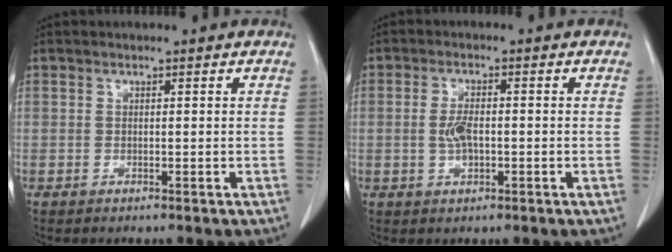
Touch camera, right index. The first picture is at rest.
{"total": 3.5, "force": [-0.4, 1.4, 3.2], "torque": [-0.068, 0.001, -0.007]}